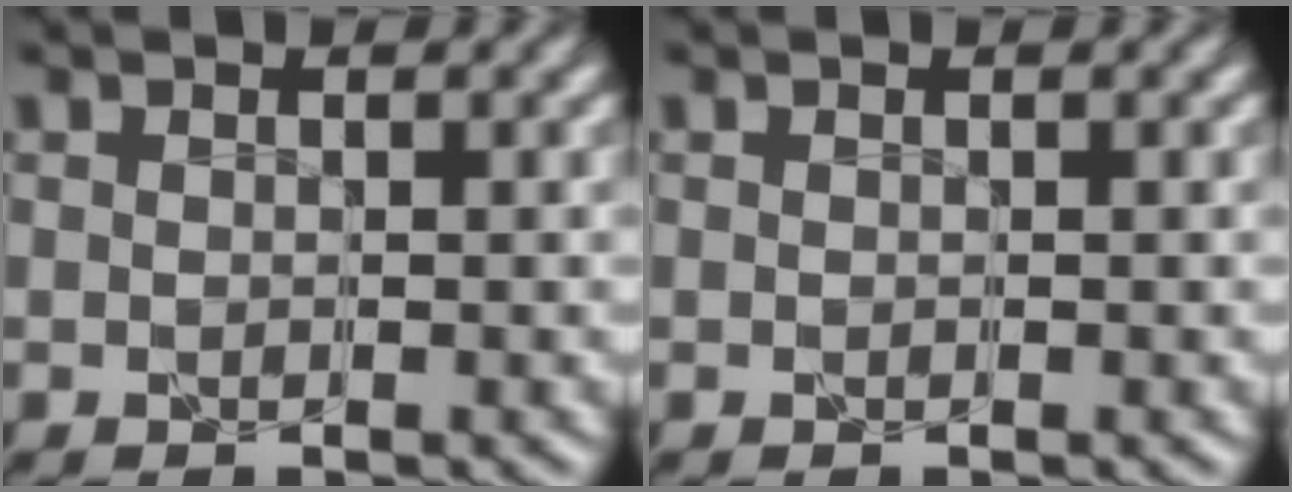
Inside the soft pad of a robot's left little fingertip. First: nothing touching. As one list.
[{"total": 0.0}]